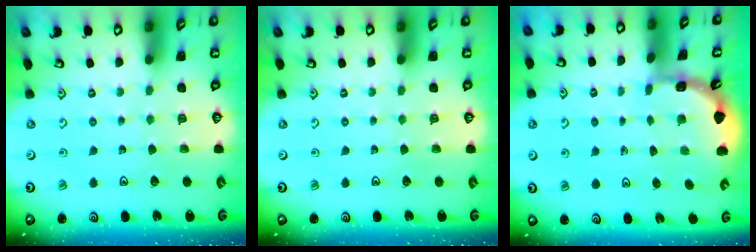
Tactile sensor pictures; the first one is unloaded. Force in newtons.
{"total": 0.0}
{"total": 1.8, "press": 1.8, "slide": 0.1}